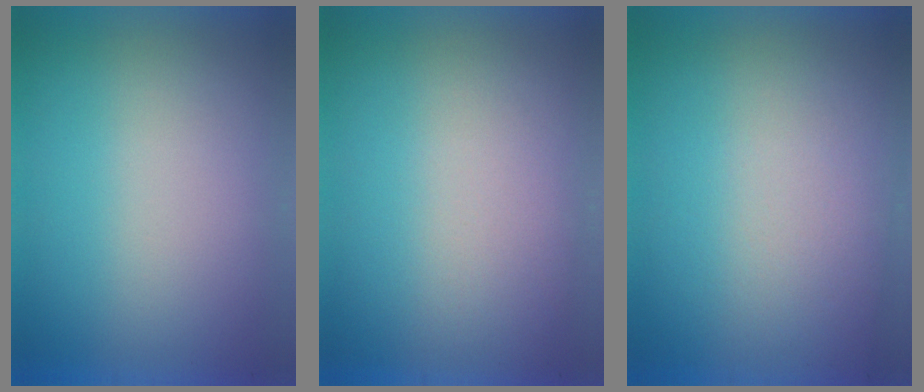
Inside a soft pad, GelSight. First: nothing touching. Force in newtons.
{"total": 1.4}
{"total": 2.9}